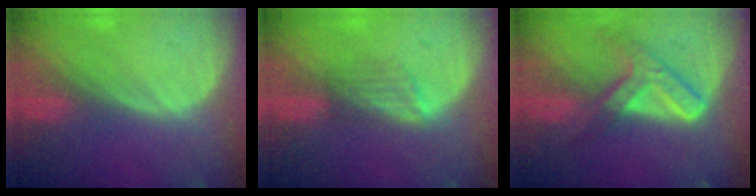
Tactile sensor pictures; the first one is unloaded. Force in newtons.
{"total": 3.2, "press": 2.9, "slide": 1.4}
{"total": 7.2, "press": 6.2, "slide": 3.8}